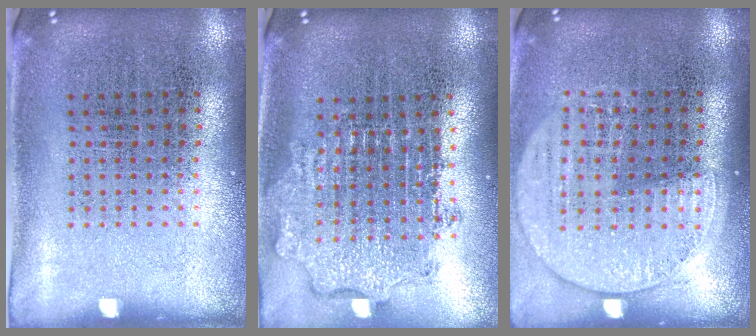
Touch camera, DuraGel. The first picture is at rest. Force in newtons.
{"total": 1.9, "press": 1.4, "slide": 1.2}
{"total": 1.4, "press": 1.3, "slide": 0.5}